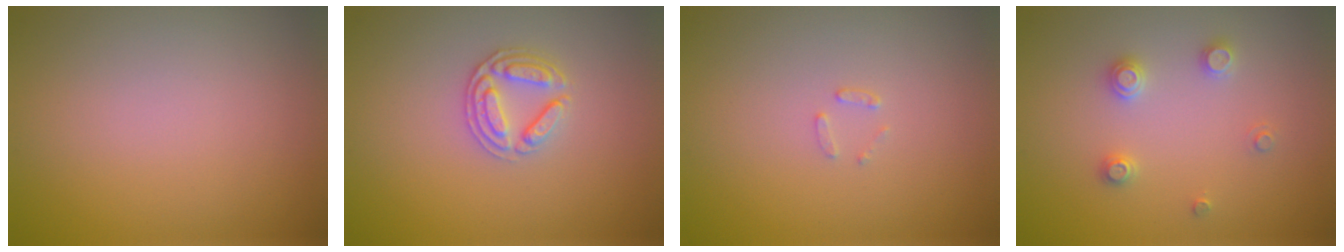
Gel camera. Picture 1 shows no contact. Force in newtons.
{"total": 2.7, "press": 2.5, "slide": 0.8}
{"total": 0.9, "press": 0.9, "slide": 0.2}
{"total": 2.0, "press": 2.0, "slide": 0.2}